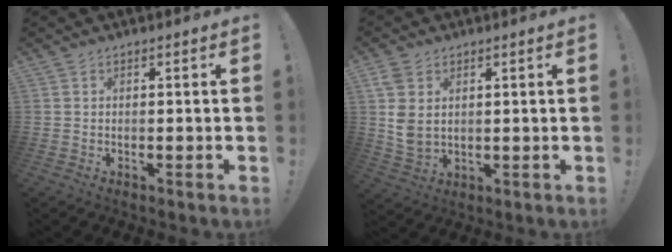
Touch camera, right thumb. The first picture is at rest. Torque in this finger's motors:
{"motor_torque": [0.24, 0.12, 0.56, -0.54, 0.17]}